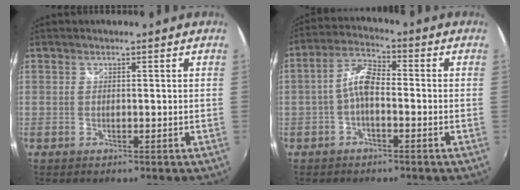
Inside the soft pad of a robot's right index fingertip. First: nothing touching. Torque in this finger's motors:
{"motor_torque": [1.03, -0.27, 0.51, 0.14]}